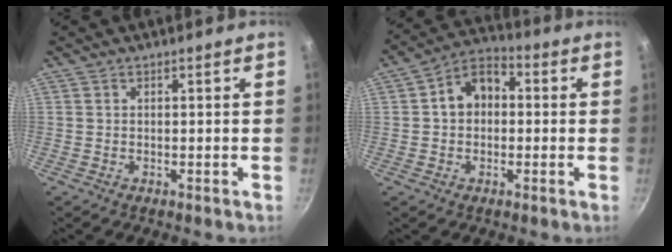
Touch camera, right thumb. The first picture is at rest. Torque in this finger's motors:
{"motor_torque": [-0.60, 0.43, 0.12, -0.01, 0.09]}